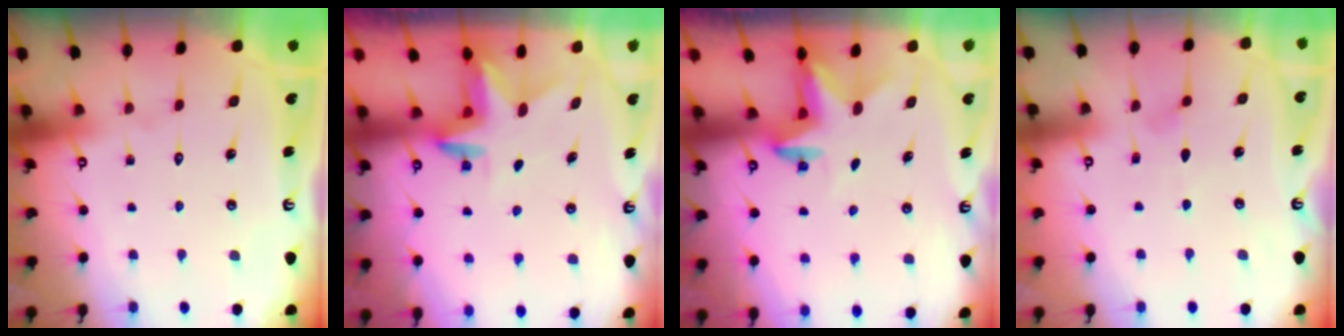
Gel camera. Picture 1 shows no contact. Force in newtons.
{"total": 2.7, "press": 2.7, "slide": 0.1}
{"total": 2.4, "press": 2.3, "slide": 0.4}
{"total": 3.0, "press": 2.5, "slide": 1.6}